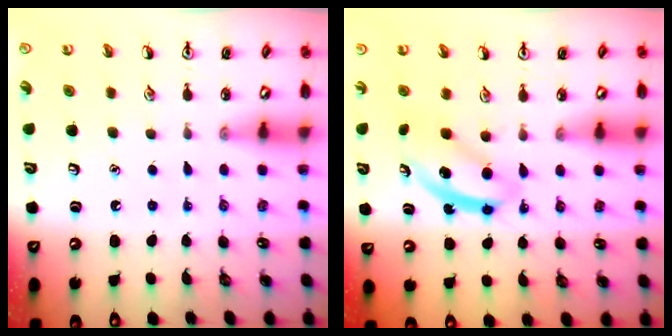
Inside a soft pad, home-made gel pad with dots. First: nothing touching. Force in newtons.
{"total": 5.8, "press": 5.8, "slide": 0.3}